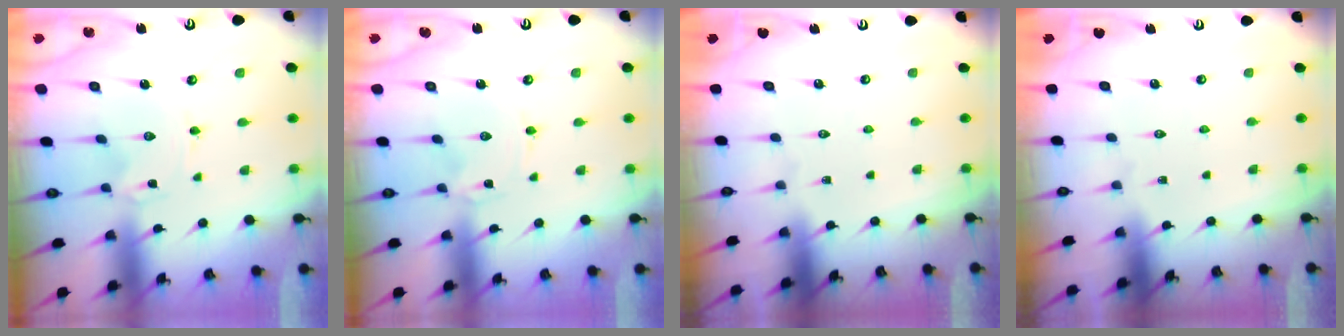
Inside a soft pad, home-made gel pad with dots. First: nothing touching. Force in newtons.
{"total": 0.0}
{"total": 0.0}
{"total": 0.0}